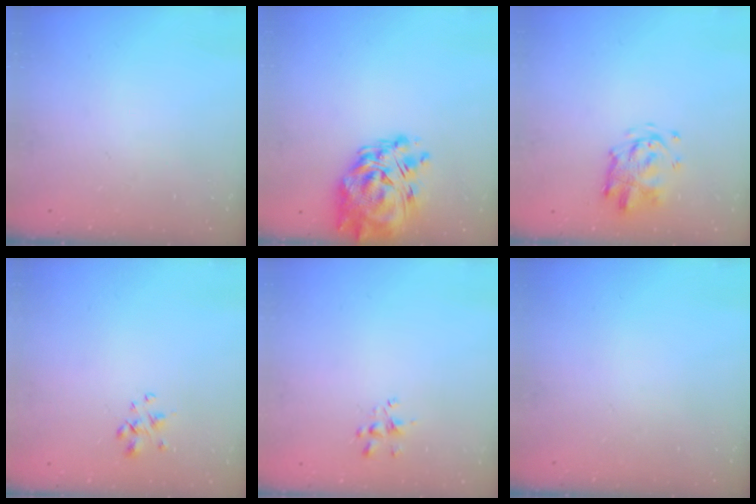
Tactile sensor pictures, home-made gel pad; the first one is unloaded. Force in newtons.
{"total": 10.8, "press": 10.1, "slide": 4.0}
{"total": 3.5, "press": 3.5, "slide": 0.3}
{"total": 1.9, "press": 1.7, "slide": 0.8}
{"total": 1.5, "press": 1.4, "slide": 0.7}
{"total": 0.0}